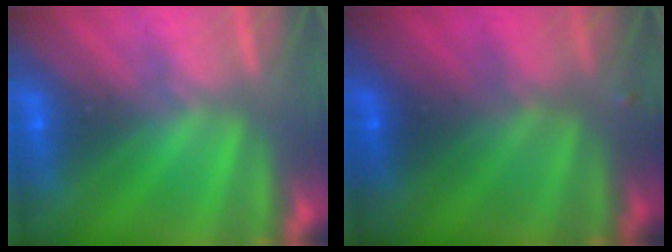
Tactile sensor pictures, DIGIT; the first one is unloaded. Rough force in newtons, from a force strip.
{"total": 1.9}